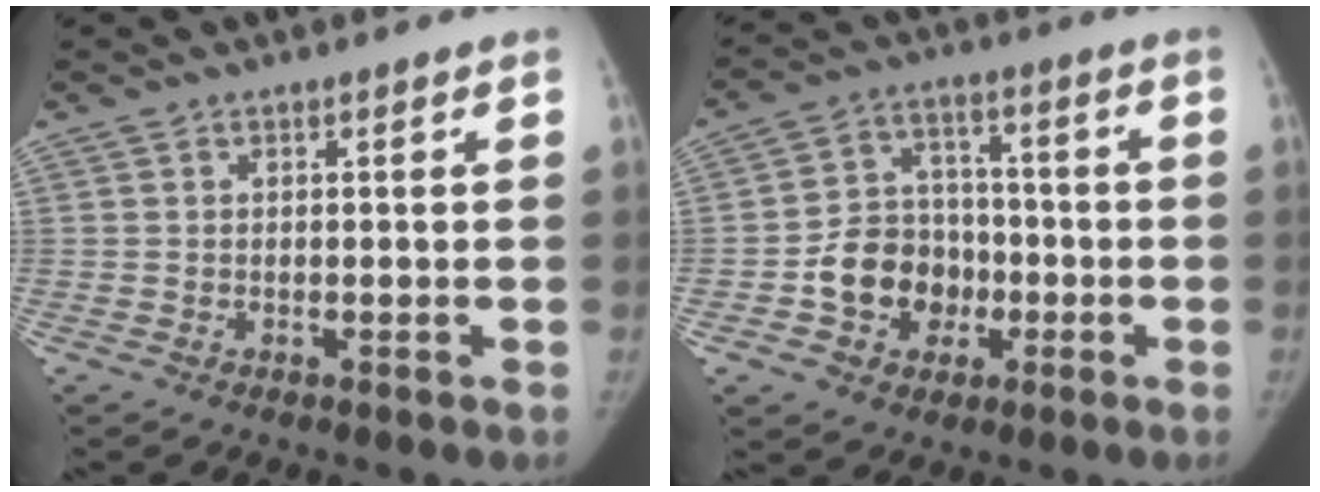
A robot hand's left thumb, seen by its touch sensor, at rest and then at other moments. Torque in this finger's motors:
{"motor_torque": [-0.11, 0.19, 0.08, -0.06, 0.03]}